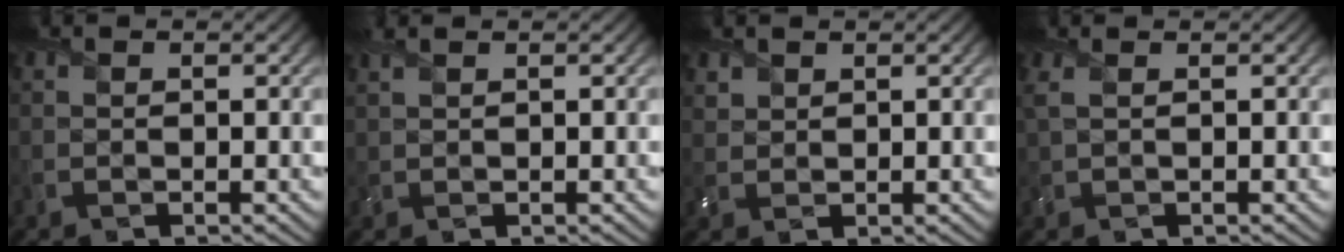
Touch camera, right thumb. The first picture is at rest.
{"total": 1.2, "force": [1.1, 0.1, 0.6], "torque": [-0.022, 0.006, 0.024]}
{"total": 1.7, "force": [1.3, 1.0, 0.3], "torque": [-0.014, 0.000, 0.031]}
{"total": 1.5, "force": [0.7, 0.5, 1.2], "torque": [-0.033, 0.005, 0.017]}